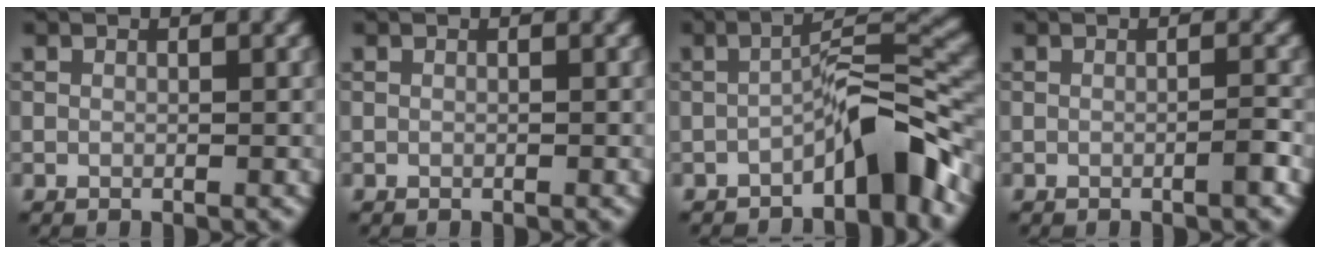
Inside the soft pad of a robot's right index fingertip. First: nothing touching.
{"total": 0.0}
{"total": 5.9, "force": [-3.4, 1.0, 4.8], "torque": [-0.071, 0.024, -0.062]}
{"total": 1.2, "force": [-0.6, 0.1, 1.1], "torque": [-0.014, 0.005, -0.013]}